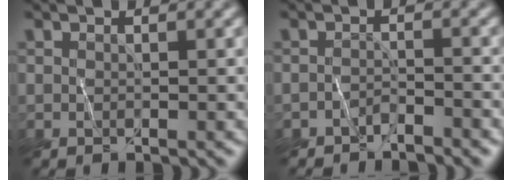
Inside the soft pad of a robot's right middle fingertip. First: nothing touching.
{"total": 1.6, "force": [-1.6, 0.2, 0.2], "torque": [0.000, 0.003, -0.028]}